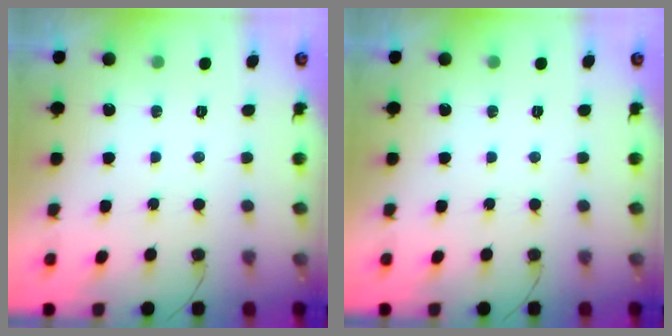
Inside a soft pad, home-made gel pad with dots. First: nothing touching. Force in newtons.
{"total": 0.0}